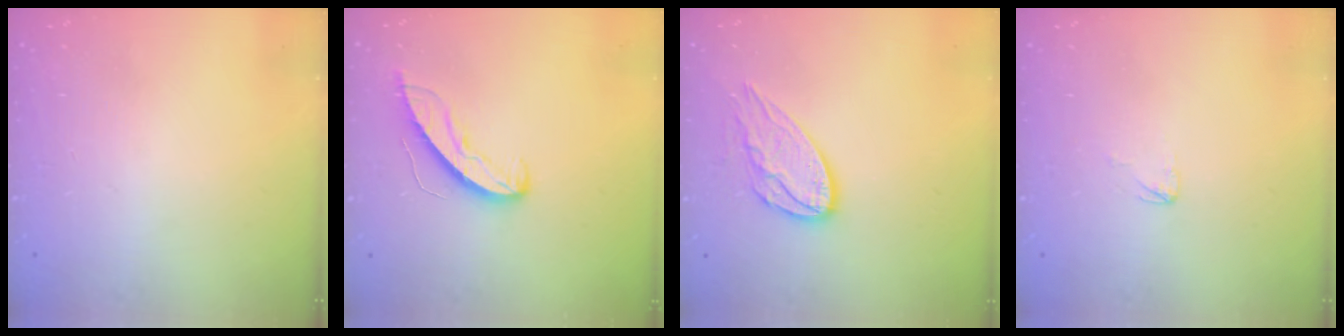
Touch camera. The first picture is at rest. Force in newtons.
{"total": 8.1, "press": 8.0, "slide": 0.6}
{"total": 10.9, "press": 10.9, "slide": 0.6}
{"total": 2.1, "press": 2.1, "slide": 0.2}